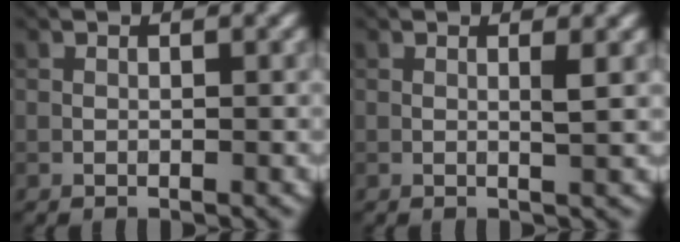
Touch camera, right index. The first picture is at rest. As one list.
[{"total": 1.0, "force": [0.3, 0.0, 1.0], "torque": [-0.018, 0.000, 0.002]}]